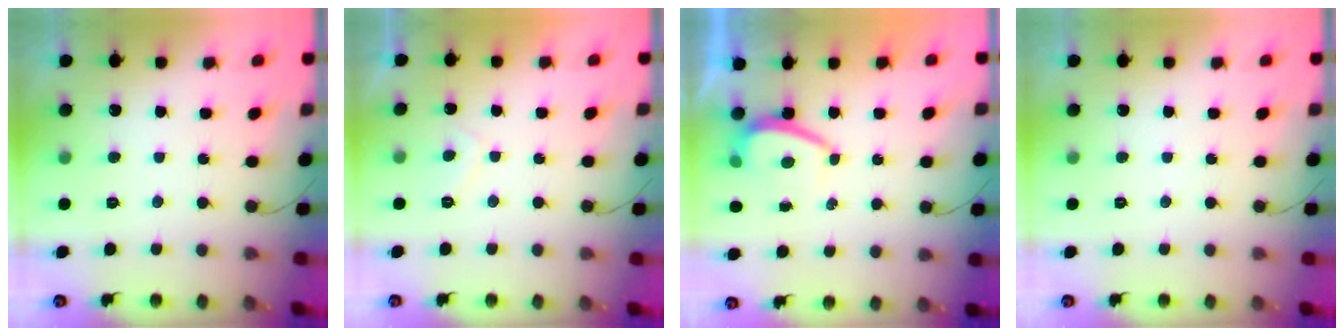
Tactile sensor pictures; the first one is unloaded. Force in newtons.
{"total": 2.1, "press": 2.0, "slide": 0.9}
{"total": 1.2, "press": 1.1, "slide": 0.5}
{"total": 0.0}